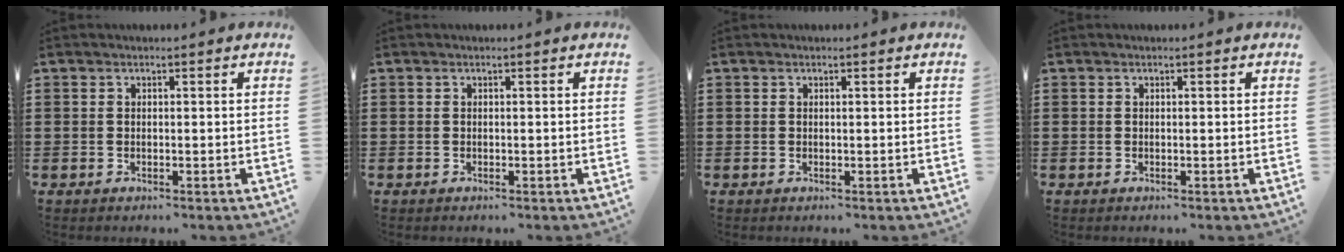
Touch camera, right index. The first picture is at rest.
{"total": 0.0}
{"total": 0.0}
{"total": 0.0}